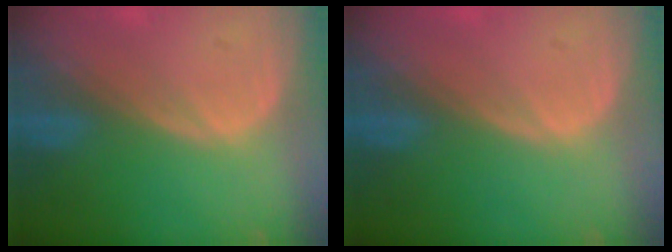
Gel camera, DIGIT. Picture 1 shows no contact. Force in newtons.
{"total": 0.0}